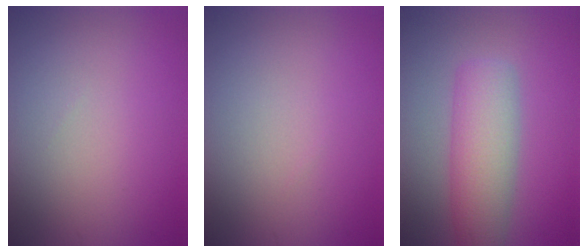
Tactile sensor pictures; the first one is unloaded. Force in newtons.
{"total": 0.0}
{"total": 5.6, "press": 5.6, "slide": 0.2}